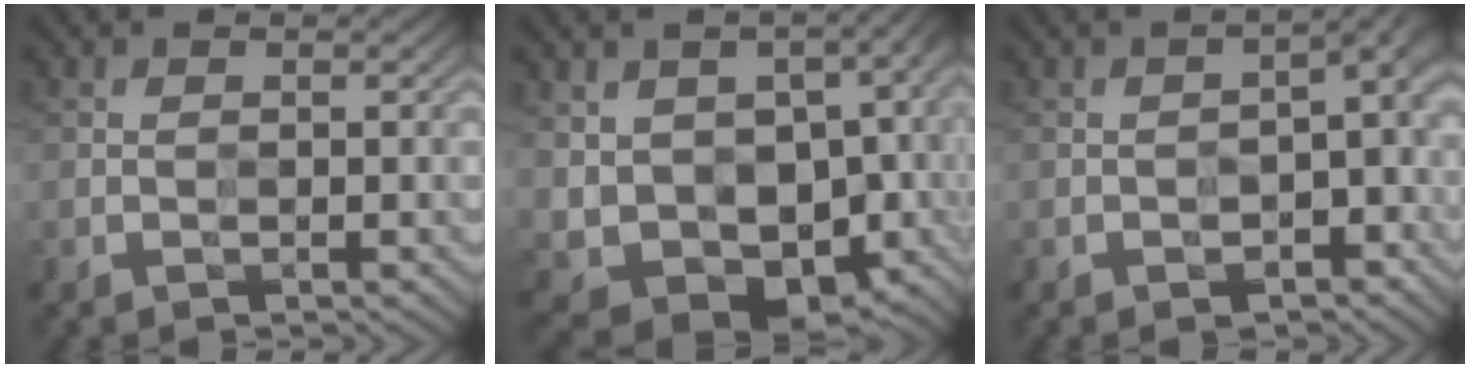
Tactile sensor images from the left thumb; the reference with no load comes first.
{"total": 14.7, "force": [-0.5, 10.5, 10.4], "torque": [-0.176, -0.048, 0.033]}
{"total": 7.9, "force": [-2.7, 4.2, 6.1], "torque": [-0.076, -0.014, -0.038]}